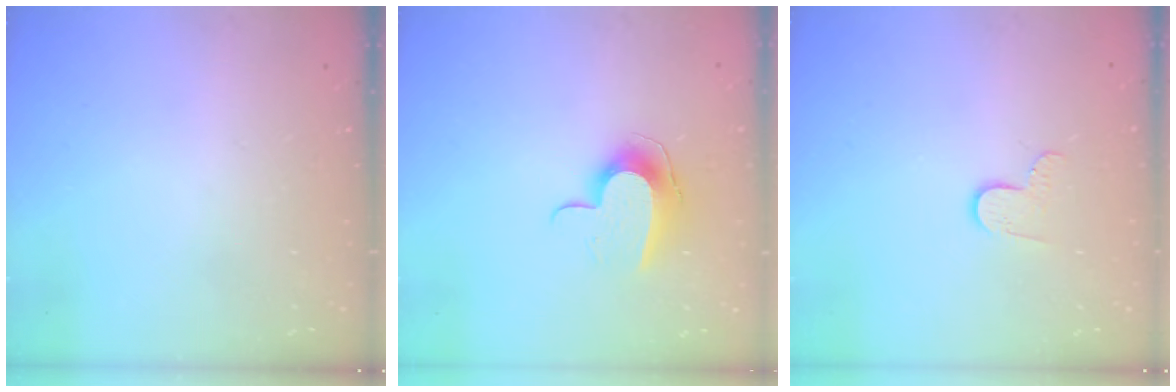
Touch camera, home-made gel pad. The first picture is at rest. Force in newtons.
{"total": 9.9, "press": 9.9, "slide": 0.4}
{"total": 6.4, "press": 6.4, "slide": 0.5}